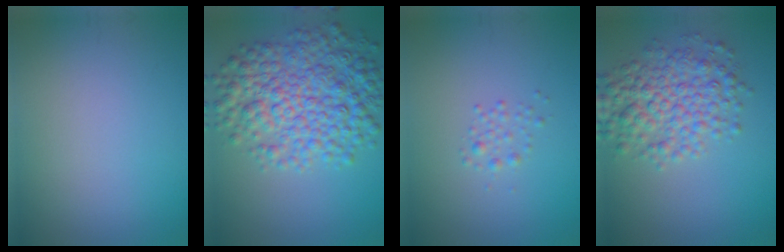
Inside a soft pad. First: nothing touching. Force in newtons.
{"total": 8.6, "press": 8.6, "slide": 0.1}
{"total": 1.1, "press": 1.1, "slide": 0.0}
{"total": 5.8, "press": 5.8, "slide": 0.0}